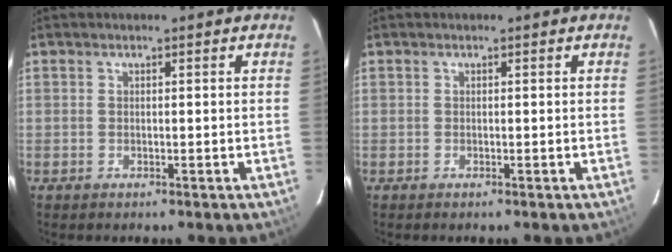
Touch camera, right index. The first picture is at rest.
{"total": 0.0}